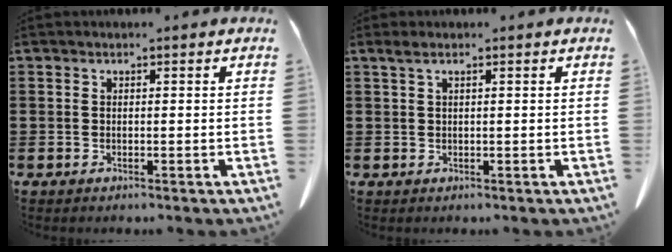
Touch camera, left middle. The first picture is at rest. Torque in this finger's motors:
{"motor_torque": [0.29, 0.12, 0.13, 0.01]}